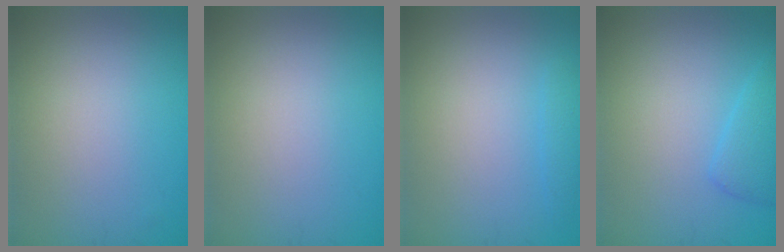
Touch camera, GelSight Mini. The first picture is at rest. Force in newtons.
{"total": 0.0}
{"total": 1.0, "press": 1.0, "slide": 0.1}
{"total": 2.4, "press": 2.4, "slide": 0.1}